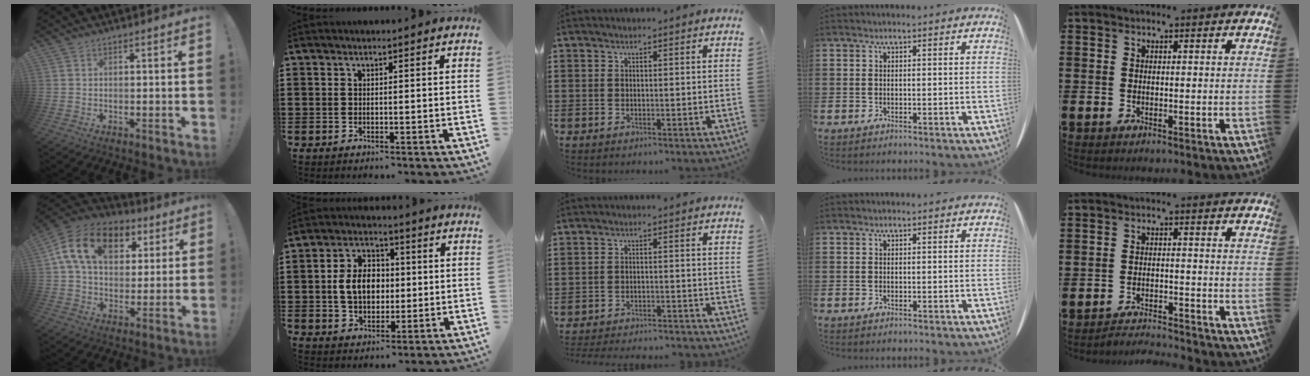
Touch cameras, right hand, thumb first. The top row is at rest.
{"thumb": {"total": 17.5, "force": [6.5, 11.6, 11.3], "torque": [-0.183, -0.007, 0.118]}, "index": {"total": 7.5, "force": [0.0, 5.5, 5.2], "torque": [-0.116, 0.010, -0.007]}, "middle": {"total": 3.2, "force": [-3.2, 0.0, 0.2], "torque": [-0.007, 0.000, -0.068]}, "little": {"total": 2.6, "force": [-2.6, -0.1, -0.2], "torque": [-0.002, 0.003, -0.058]}}